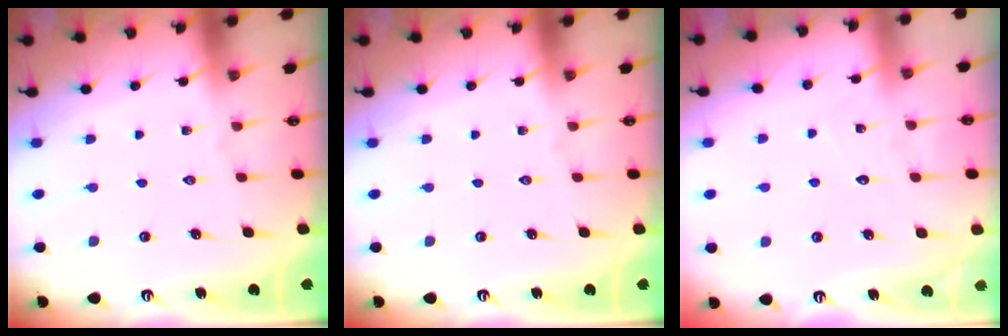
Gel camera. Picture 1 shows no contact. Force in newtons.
{"total": 0.0}
{"total": 4.5, "press": 4.5, "slide": 0.3}